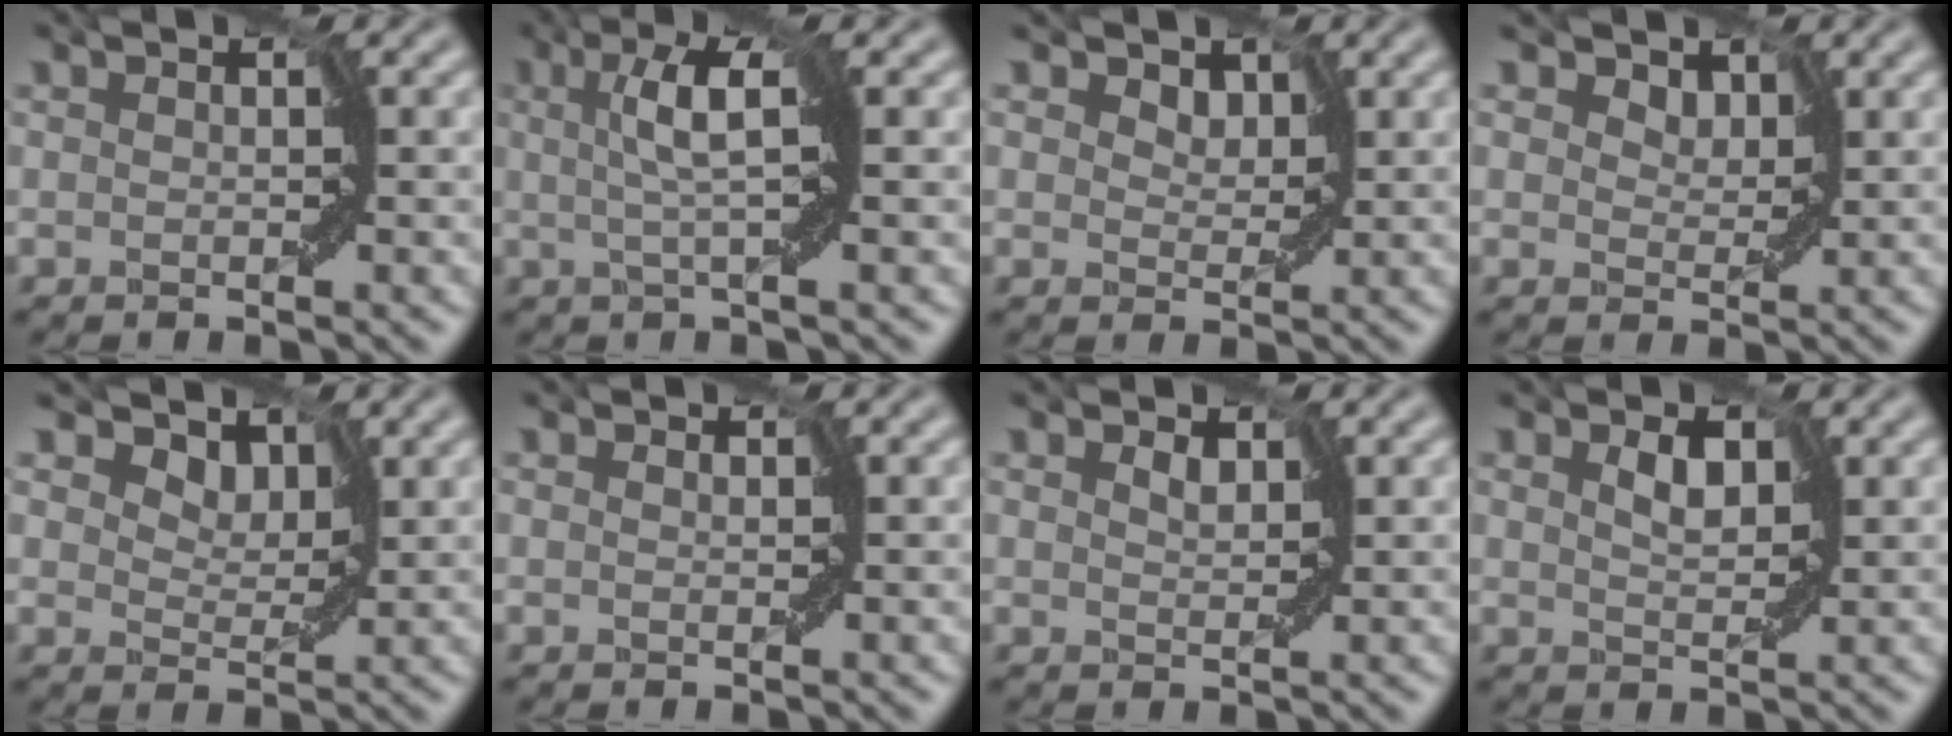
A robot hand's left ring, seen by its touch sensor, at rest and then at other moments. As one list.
[{"total": 3.4, "force": [0.9, 0.2, 3.3], "torque": [-0.061, 0.006, 0.014]}, {"total": 3.1, "force": [1.9, 2.0, 1.5], "torque": [-0.020, 0.008, 0.009]}, {"total": 3.0, "force": [2.0, 1.9, 1.2], "torque": [-0.019, 0.008, 0.010]}, {"total": 5.1, "force": [3.1, 3.1, 2.5], "torque": [-0.039, 0.008, 0.025]}, {"total": 0.0}, {"total": 1.1, "force": [0.9, 0.6, 0.4], "torque": [-0.006, -0.001, 0.015]}, {"total": 1.9, "force": [1.1, 1.1, 1.2], "torque": [-0.023, -0.001, 0.019]}]